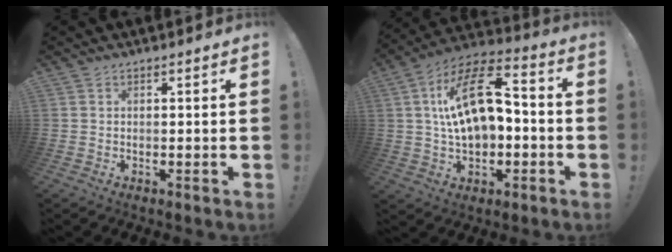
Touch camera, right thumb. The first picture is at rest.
{"total": 18.5, "force": [2.5, 10.4, 15.1], "torque": [-0.248, 0.004, 0.045]}